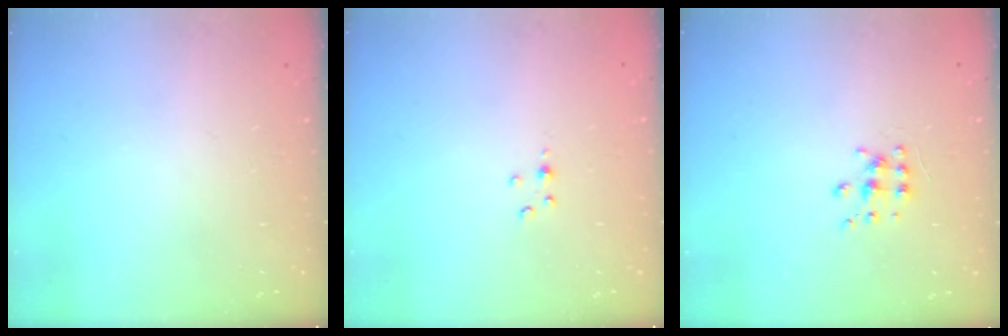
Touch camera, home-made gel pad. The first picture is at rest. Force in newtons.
{"total": 2.0, "press": 2.0, "slide": 0.3}
{"total": 6.0, "press": 6.0, "slide": 0.5}